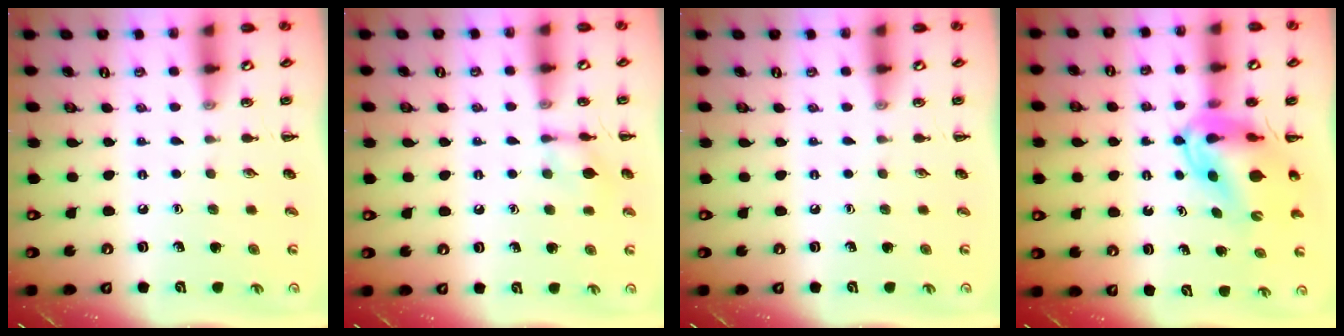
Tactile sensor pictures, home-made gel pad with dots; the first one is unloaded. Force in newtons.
{"total": 7.4, "press": 7.4, "slide": 0.2}
{"total": 0.0}
{"total": 9.9, "press": 9.4, "slide": 3.2}